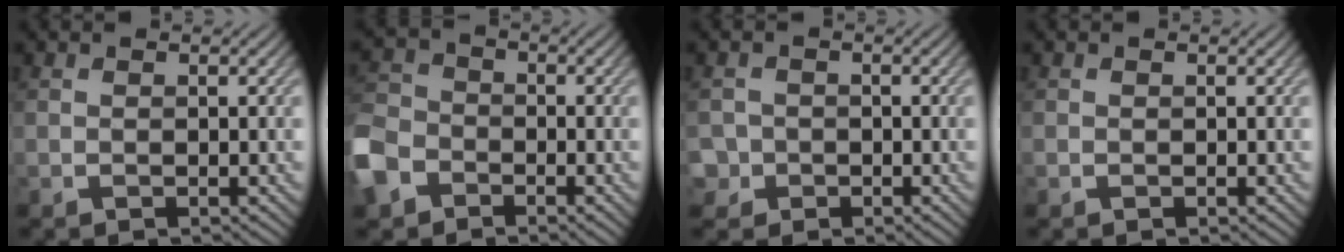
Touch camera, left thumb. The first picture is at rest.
{"total": 8.0, "force": [-4.5, 5.7, 3.5], "torque": [-0.109, -0.015, -0.112]}
{"total": 2.8, "force": [-1.1, 2.6, 0.2], "torque": [-0.004, 0.001, -0.030]}
{"total": 0.0}